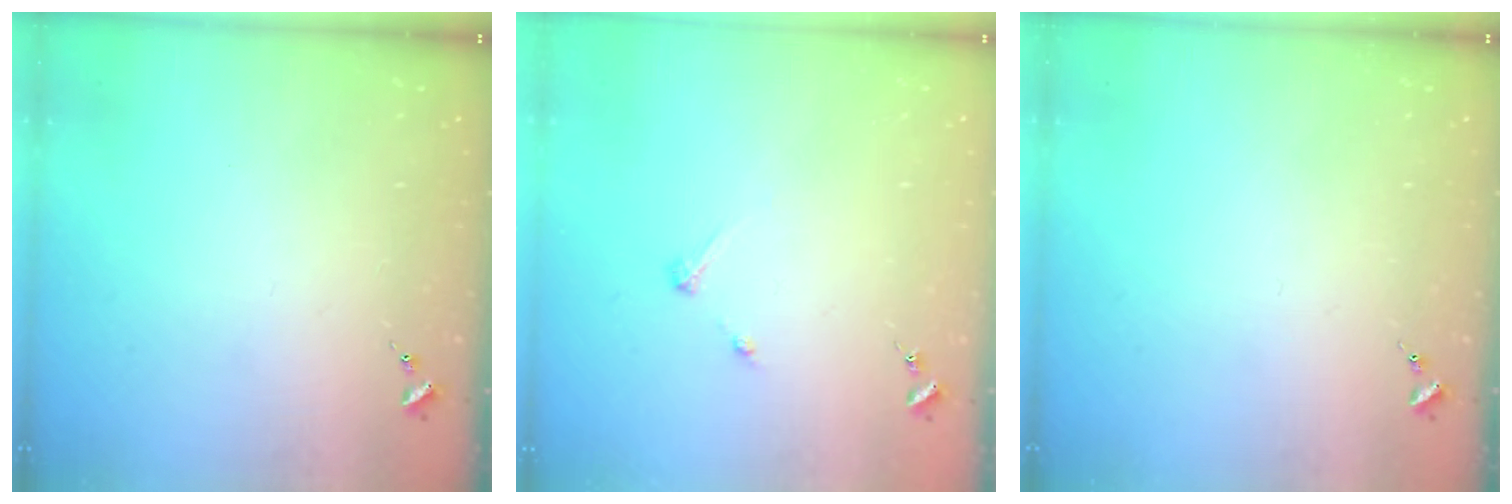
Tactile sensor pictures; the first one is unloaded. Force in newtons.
{"total": 2.7, "press": 2.7, "slide": 0.3}
{"total": 0.0}